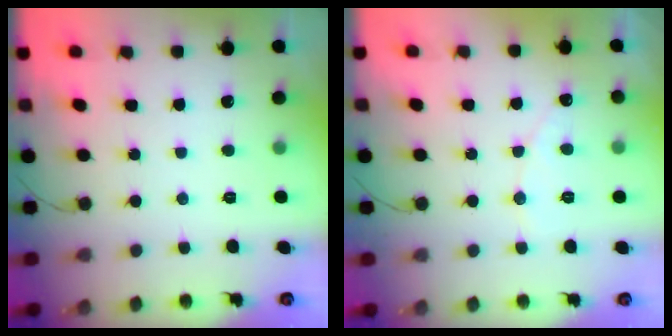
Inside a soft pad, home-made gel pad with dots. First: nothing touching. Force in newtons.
{"total": 4.9, "press": 4.8, "slide": 0.4}